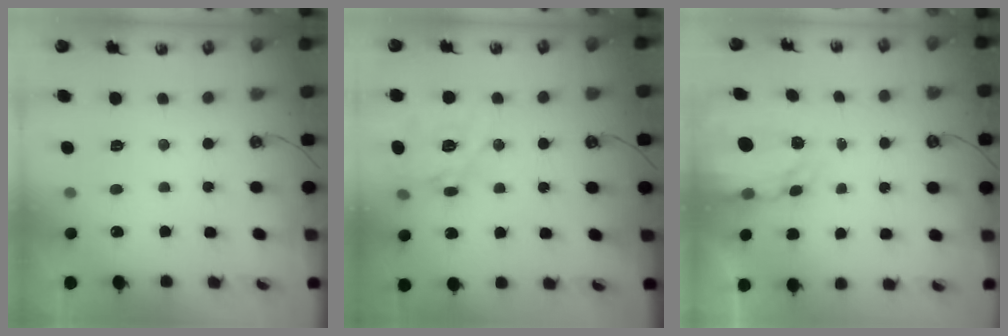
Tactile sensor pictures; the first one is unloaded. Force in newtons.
{"total": 13.7, "press": 13.6, "slide": 1.8}
{"total": 3.9, "press": 3.9, "slide": 0.2}